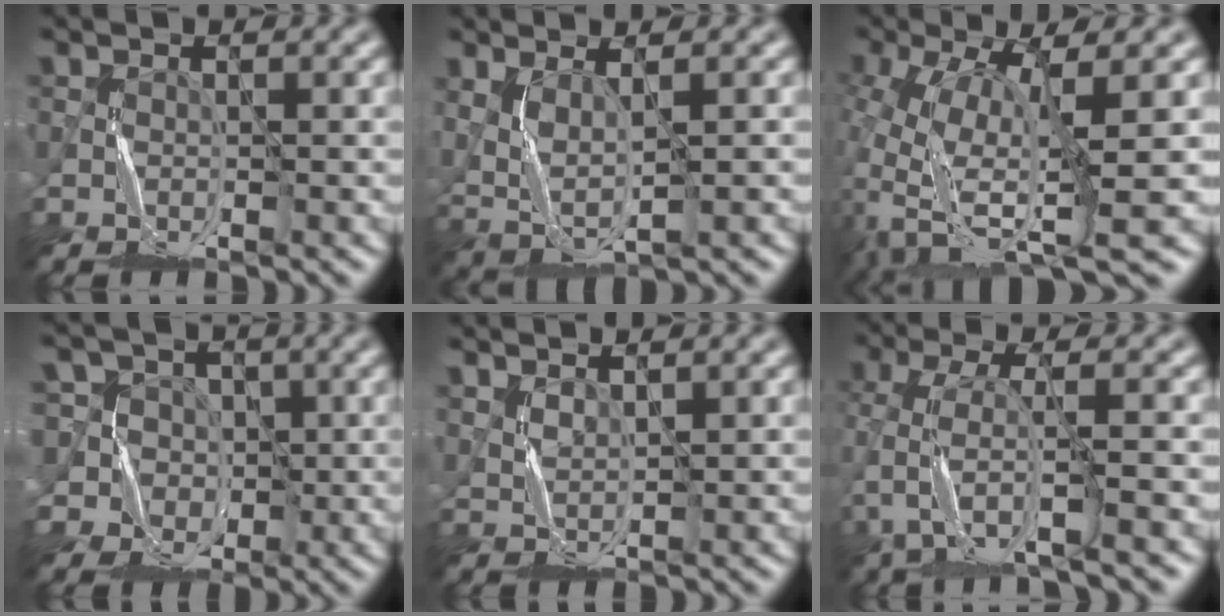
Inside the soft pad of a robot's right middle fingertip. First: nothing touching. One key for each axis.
{"total": 3.3, "fx": 1.1, "fy": 1.1, "fz": 2.9, "tx": -0.071, "ty": -0.008, "tz": 0.034}
{"total": 8.6, "fx": -1.6, "fy": 3.2, "fz": 7.8, "tx": -0.159, "ty": -0.012, "tz": -0.034}
{"total": 8.1, "fx": 2.8, "fy": 7.2, "fz": 2.5, "tx": -0.055, "ty": 0.029, "tz": 0.026}
{"total": 1.7, "fx": 1.5, "fy": 0.5, "fz": 0.6, "tx": -0.017, "ty": 0.000, "tz": 0.034}
{"total": 4.8, "fx": -2.3, "fy": 1.0, "fz": 4.0, "tx": -0.089, "ty": -0.005, "tz": -0.048}